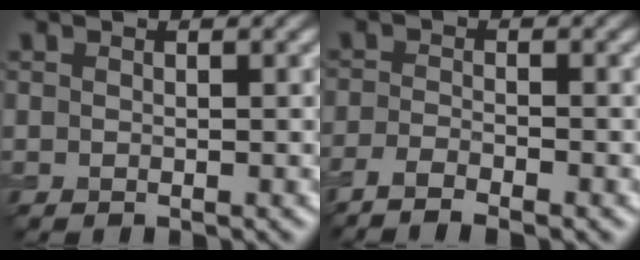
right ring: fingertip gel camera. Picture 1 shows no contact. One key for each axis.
{"total": 3.6, "fx": -2.7, "fy": 0.7, "fz": 2.3, "tx": -0.048, "ty": -0.005, "tz": -0.056}